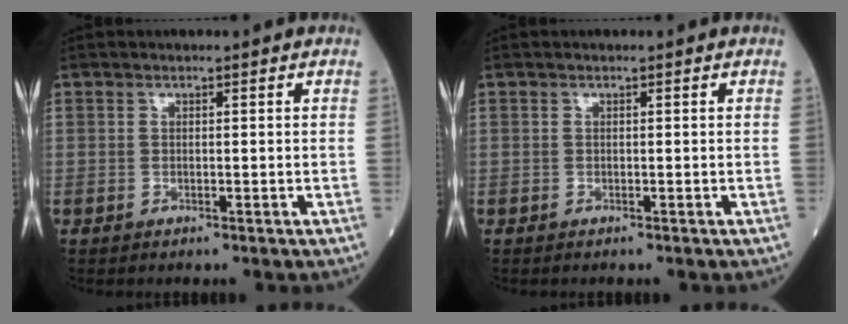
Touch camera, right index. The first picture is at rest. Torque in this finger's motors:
{"motor_torque": [-0.17, 0.09, -0.09, 0.01]}